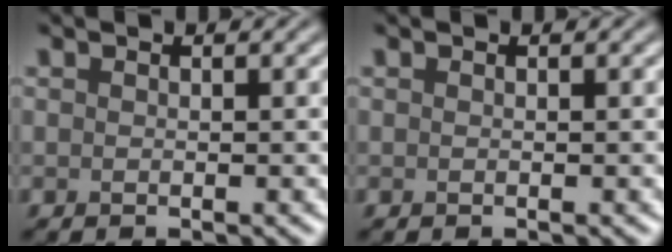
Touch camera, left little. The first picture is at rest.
{"total": 0.0}